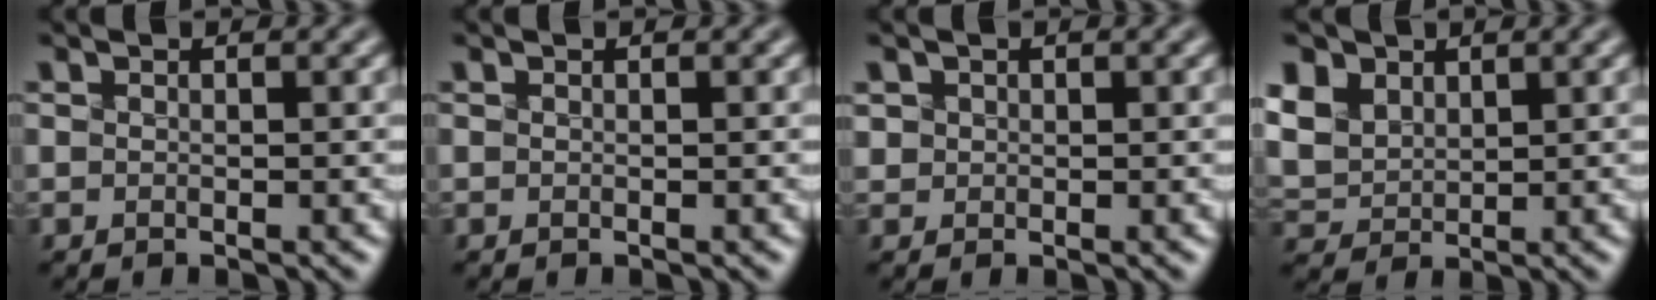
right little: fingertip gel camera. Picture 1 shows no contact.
{"total": 0.0}
{"total": 1.4, "force": [0.5, 1.2, 0.4], "torque": [-0.013, 0.005, 0.025]}
{"total": 8.1, "force": [3.9, 5.8, 4.1], "torque": [-0.111, 0.025, 0.067]}